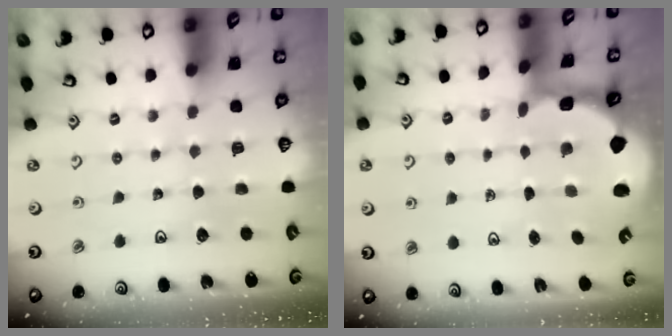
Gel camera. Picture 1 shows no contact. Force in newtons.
{"total": 1.9, "press": 1.8, "slide": 0.6}